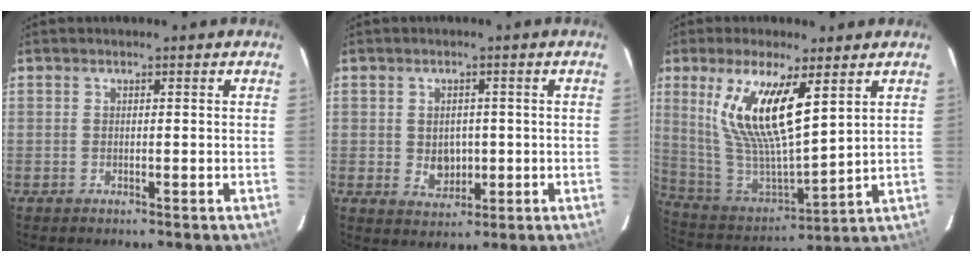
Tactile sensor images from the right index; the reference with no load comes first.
{"total": 4.7, "force": [-0.4, 3.8, 2.7], "torque": [-0.046, 0.000, 0.003]}
{"total": 17.0, "force": [7.4, 5.2, 14.4], "torque": [-0.283, -0.005, 0.159]}